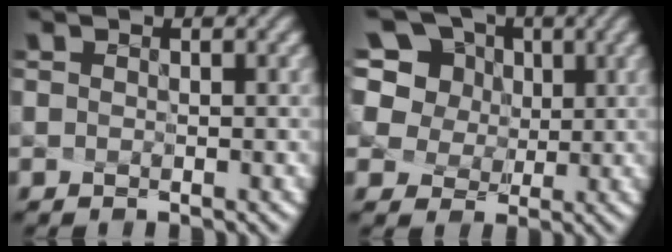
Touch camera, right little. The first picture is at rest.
{"total": 14.0, "force": [7.0, 10.2, 6.5], "torque": [-0.181, 0.043, 0.137]}